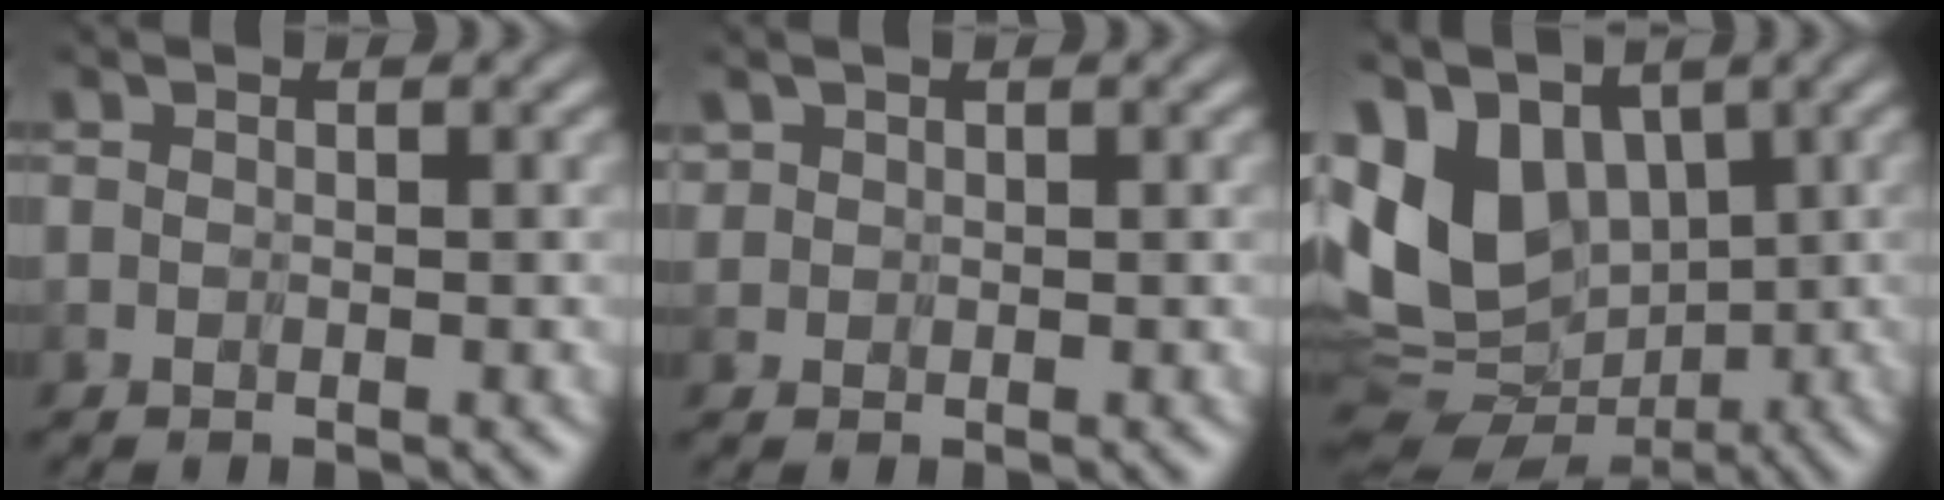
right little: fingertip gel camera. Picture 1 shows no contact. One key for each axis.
{"total": 1.3, "fx": 0.9, "fy": 0.8, "fz": 0.3, "tx": -0.017, "ty": 0.005, "tz": 0.004}
{"total": 6.2, "fx": 1.6, "fy": 4.2, "fz": 4.2, "tx": -0.106, "ty": -0.019, "tz": 0.024}